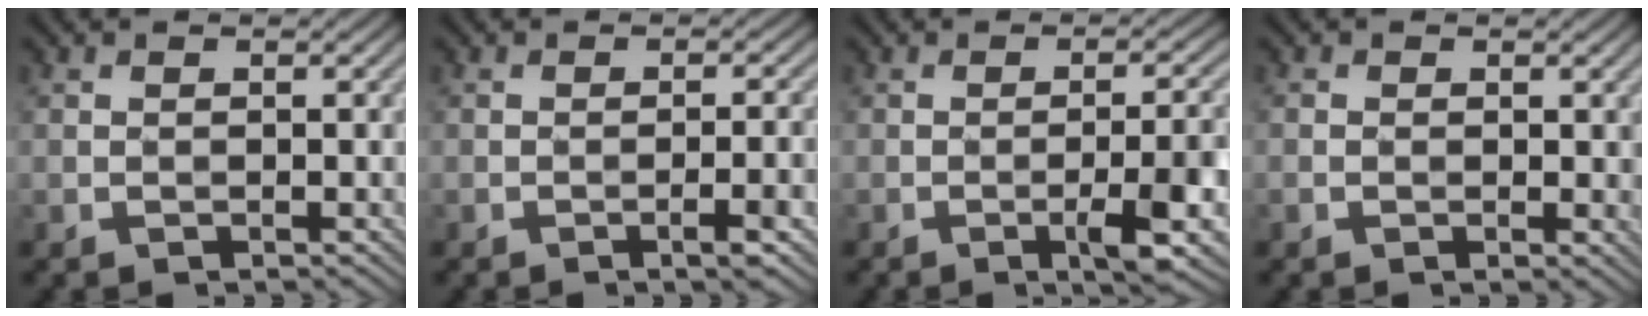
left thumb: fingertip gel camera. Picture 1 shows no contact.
{"total": 3.5, "force": [-1.7, 0.2, 3.1], "torque": [-0.048, 0.009, -0.026]}
{"total": 7.2, "force": [-3.0, 0.9, 6.4], "torque": [-0.101, 0.007, -0.040]}
{"total": 2.8, "force": [-0.1, 1.7, 2.2], "torque": [-0.034, -0.006, 0.000]}